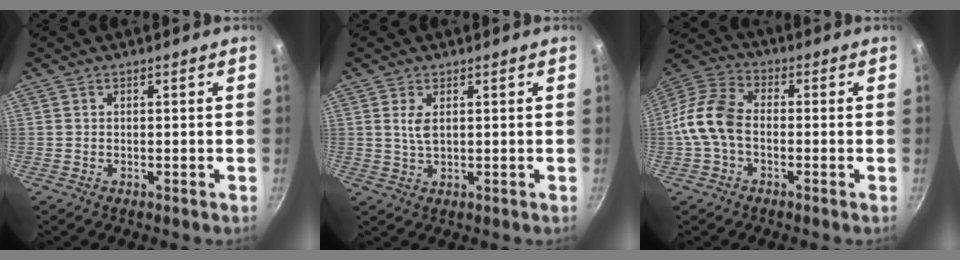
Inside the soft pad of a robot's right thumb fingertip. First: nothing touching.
{"total": 2.9, "force": [0.8, 1.4, 2.5], "torque": [-0.047, -0.009, 0.018]}
{"total": 10.6, "force": [-1.7, 6.9, 7.8], "torque": [-0.148, 0.035, -0.054]}